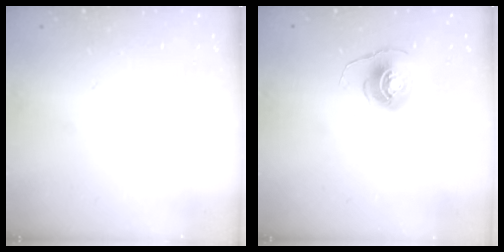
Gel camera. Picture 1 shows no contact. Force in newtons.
{"total": 6.0, "press": 6.0, "slide": 0.4}